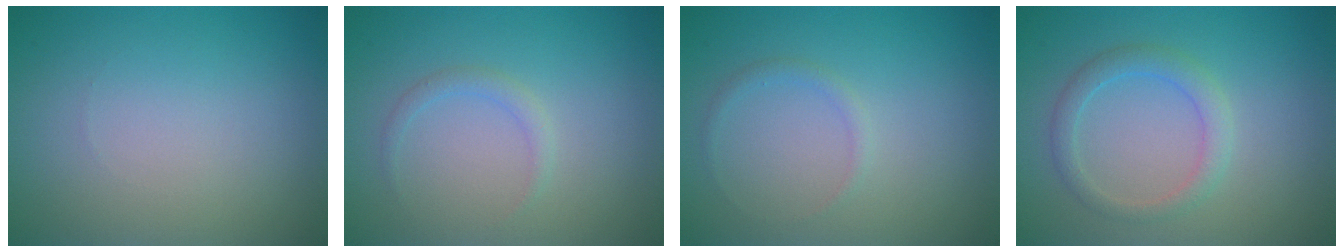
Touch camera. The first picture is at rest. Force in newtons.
{"total": 1.0, "press": 1.0, "slide": 0.0}
{"total": 0.9, "press": 0.8, "slide": 0.1}
{"total": 2.3, "press": 2.2, "slide": 0.1}